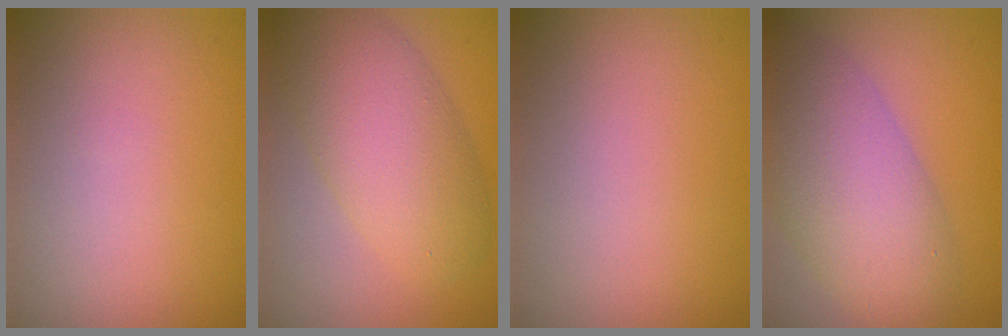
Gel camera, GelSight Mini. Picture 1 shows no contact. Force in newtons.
{"total": 7.0, "press": 7.0, "slide": 0.3}
{"total": 0.0}
{"total": 8.6, "press": 8.6, "slide": 0.3}